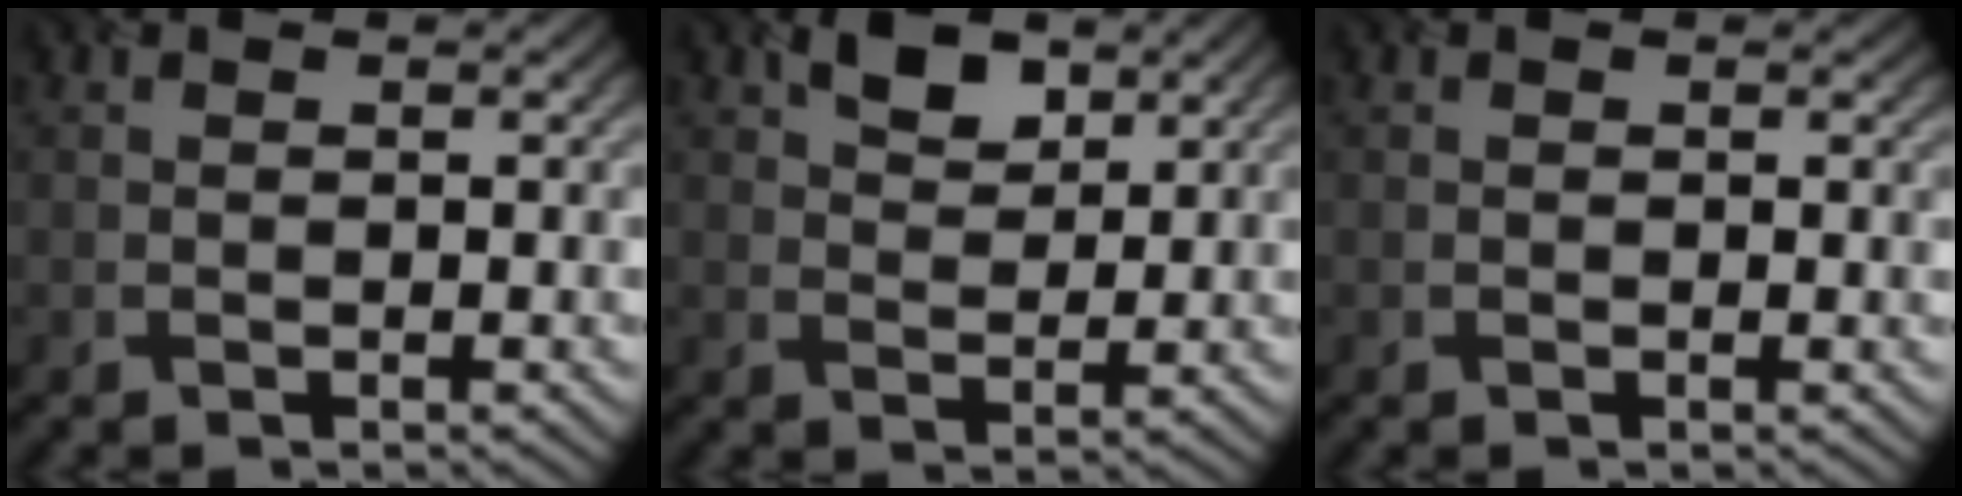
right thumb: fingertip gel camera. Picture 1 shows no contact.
{"total": 3.2, "force": [2.3, 1.7, 1.4], "torque": [-0.030, -0.003, 0.043]}
{"total": 0.0}